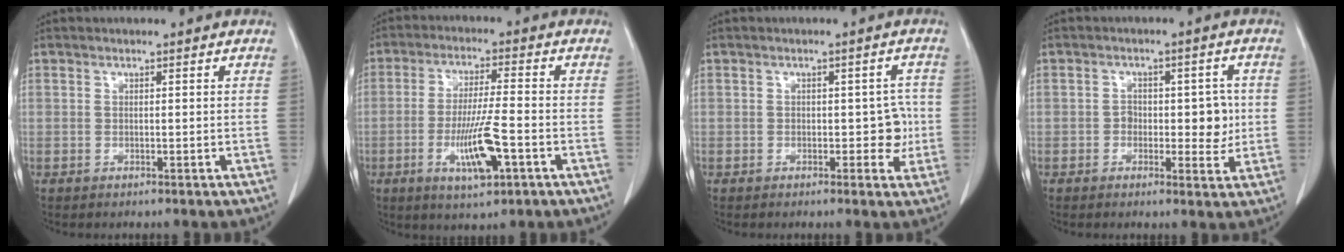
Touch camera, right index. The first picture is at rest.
{"total": 9.3, "force": [-3.4, 1.0, 8.6], "torque": [-0.160, -0.010, -0.057]}
{"total": 3.7, "force": [-0.7, 2.2, 2.9], "torque": [-0.024, 0.016, -0.006]}
{"total": 5.6, "force": [-0.5, 3.3, 4.6], "torque": [-0.044, 0.008, -0.005]}